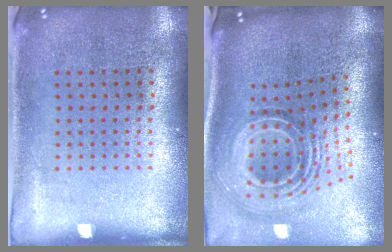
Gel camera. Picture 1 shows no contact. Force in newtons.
{"total": 2.4, "press": 1.6, "slide": 1.7}